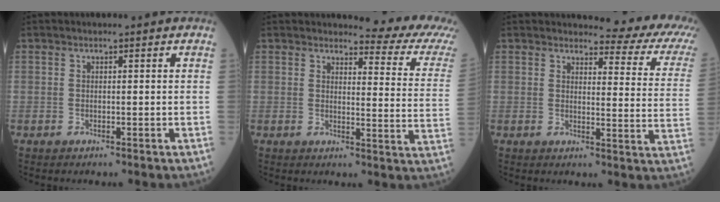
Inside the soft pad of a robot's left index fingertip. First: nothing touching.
{"total": 10.4, "force": [10.0, -0.2, 2.8], "torque": [-0.024, -0.074, 0.095]}
{"total": 12.3, "force": [11.3, 1.7, 4.7], "torque": [-0.037, -0.063, 0.099]}